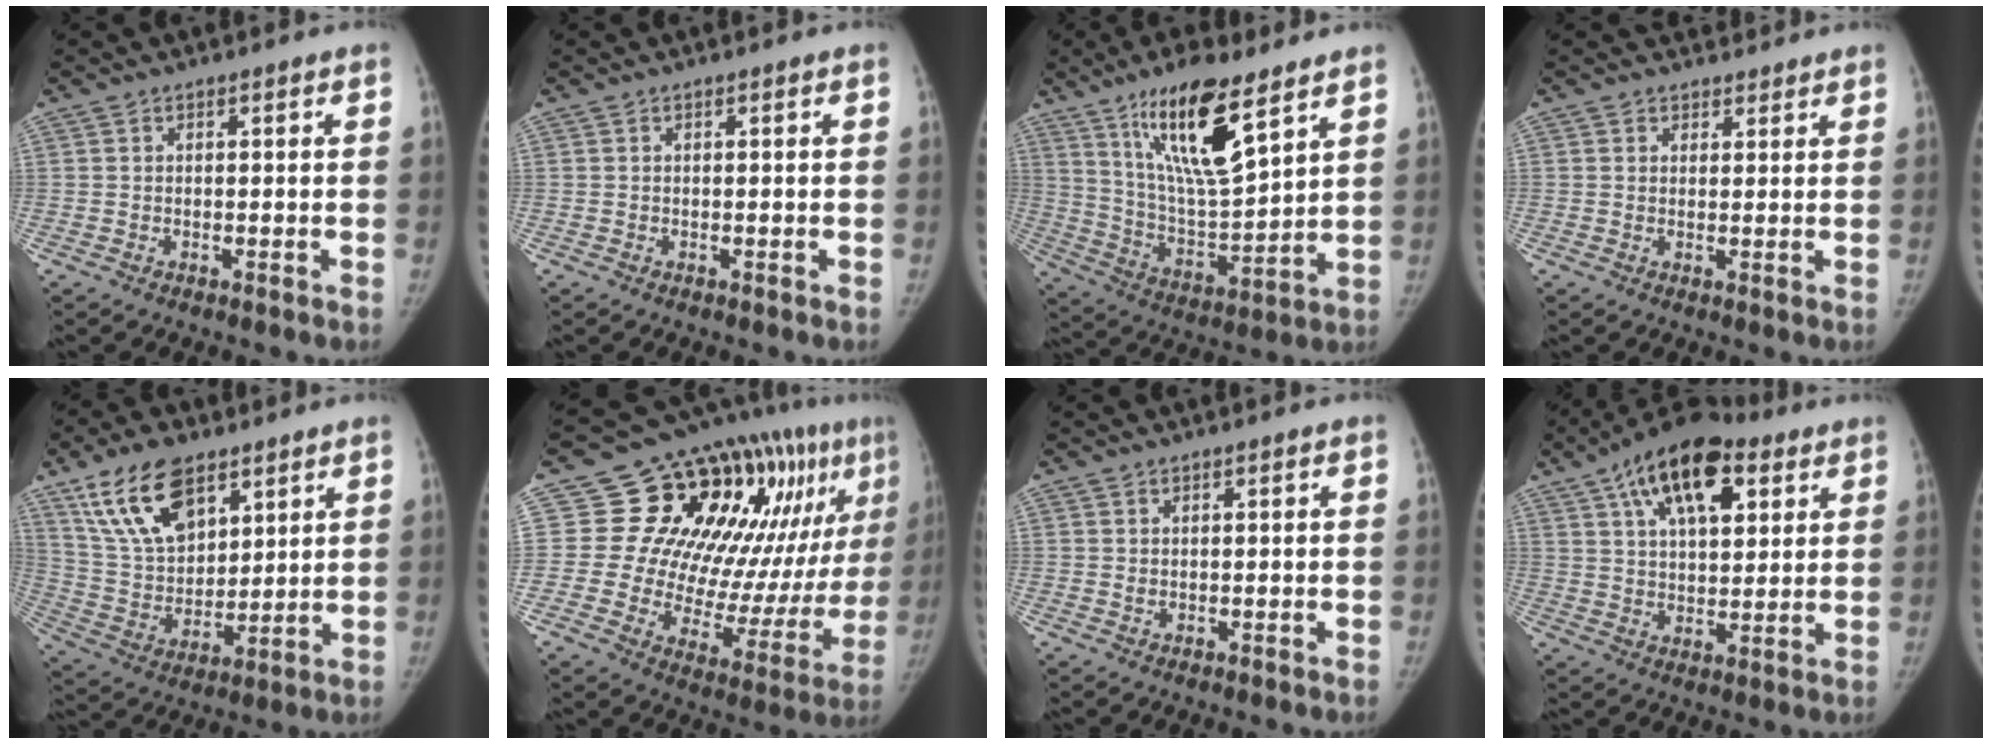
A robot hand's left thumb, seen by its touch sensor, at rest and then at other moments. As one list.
[{"total": 0.0}, {"total": 17.4, "force": [10.3, 4.4, 13.3], "torque": [-0.223, -0.056, 0.198]}, {"total": 2.4, "force": [2.1, 1.2, -0.3], "torque": [0.028, -0.012, 0.024]}, {"total": 16.8, "force": [10.0, 9.0, 10.0], "torque": [-0.150, -0.037, 0.197]}, {"total": 25.5, "force": [9.8, 13.5, 19.3], "torque": [-0.209, -0.008, 0.155]}, {"total": 0.8, "force": [0.5, 0.4, 0.5], "torque": [-0.005, -0.004, 0.012]}, {"total": 17.8, "force": [8.5, 8.9, 12.8], "torque": [-0.180, -0.012, 0.138]}]